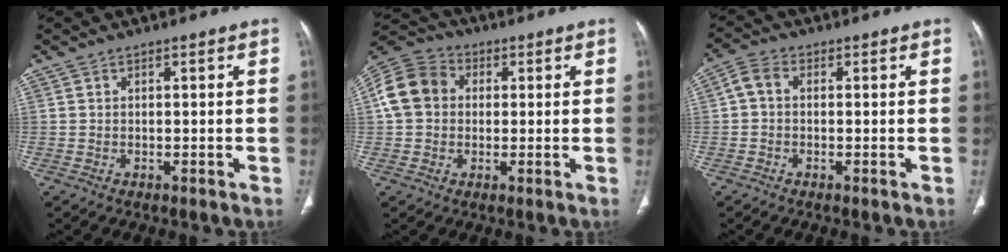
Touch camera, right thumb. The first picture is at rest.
{"total": 10.6, "force": [1.3, 8.8, 5.8], "torque": [-0.103, 0.026, 0.011]}
{"total": 3.5, "force": [0.0, 2.4, 2.5], "torque": [-0.048, 0.011, -0.008]}